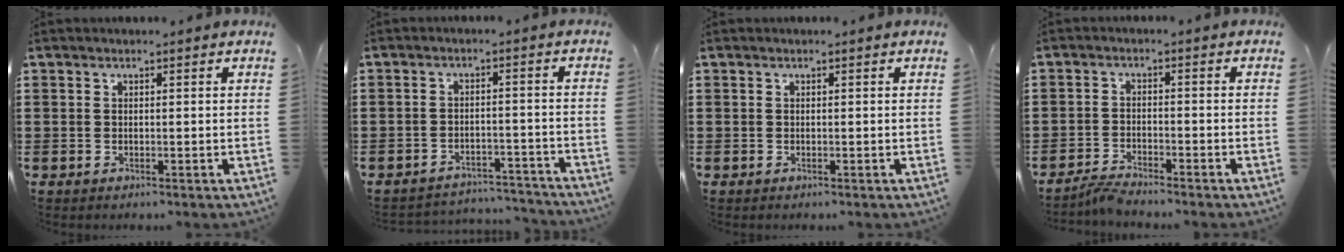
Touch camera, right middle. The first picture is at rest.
{"total": 3.7, "force": [-3.6, 0.4, 0.0], "torque": [-0.005, 0.003, -0.078]}
{"total": 0.0}
{"total": 2.6, "force": [-2.5, 0.0, 0.6], "torque": [-0.021, 0.000, -0.053]}